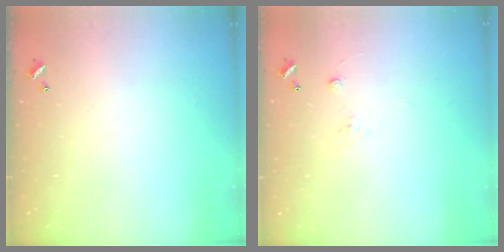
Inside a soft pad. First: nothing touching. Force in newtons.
{"total": 1.7, "press": 1.5, "slide": 0.8}